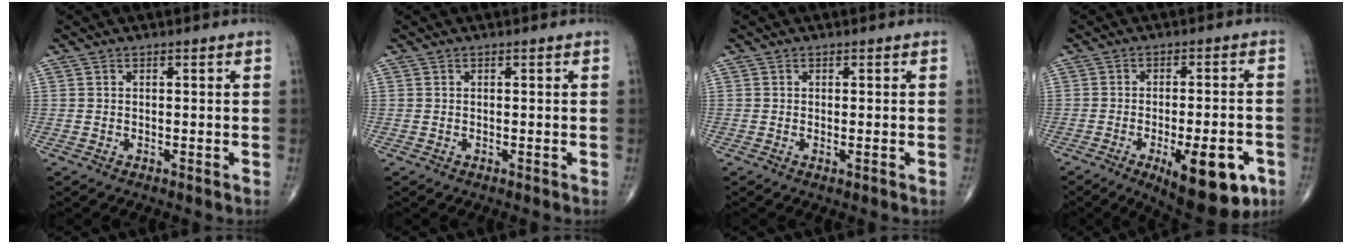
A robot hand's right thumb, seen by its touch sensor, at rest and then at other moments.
{"total": 0.0}
{"total": 1.0, "force": [-0.2, 0.2, 0.9], "torque": [-0.012, -0.002, -0.003]}
{"total": 15.2, "force": [-6.6, 5.5, 12.6], "torque": [-0.136, 0.017, -0.079]}